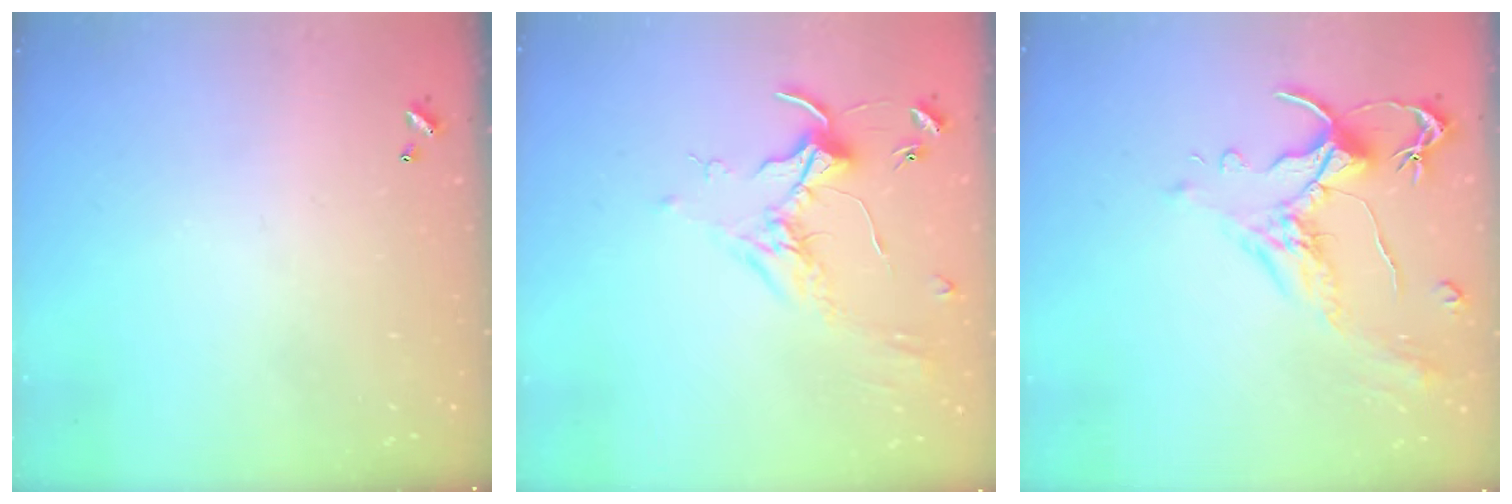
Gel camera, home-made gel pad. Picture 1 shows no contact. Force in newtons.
{"total": 1.7, "press": 1.7, "slide": 0.4}
{"total": 1.5, "press": 1.0, "slide": 1.1}